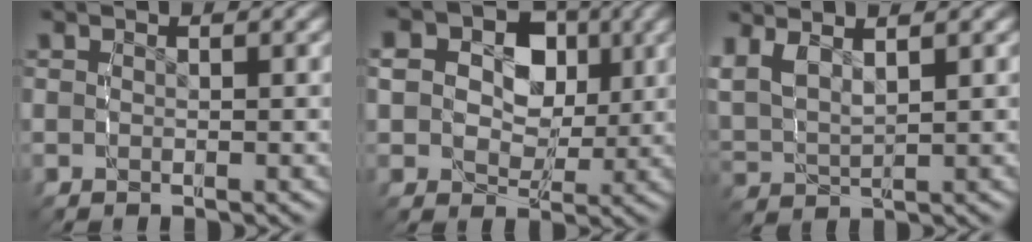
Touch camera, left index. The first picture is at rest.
{"total": 9.5, "force": [2.3, 7.8, 4.9], "torque": [-0.108, -0.012, 0.033]}
{"total": 4.1, "force": [2.3, 2.4, 2.4], "torque": [-0.070, -0.001, 0.045]}